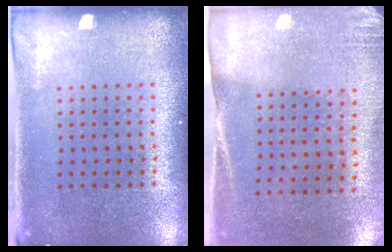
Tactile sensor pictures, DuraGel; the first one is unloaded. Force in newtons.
{"total": 2.7, "press": 2.3, "slide": 1.3}